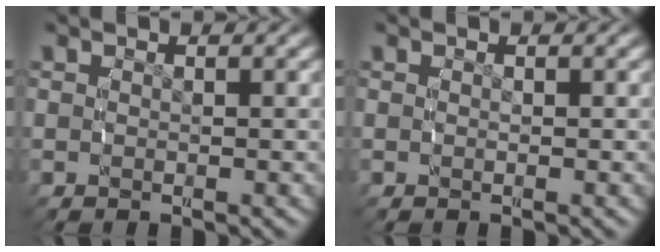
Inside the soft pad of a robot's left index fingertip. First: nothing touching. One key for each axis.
{"total": 0.0}